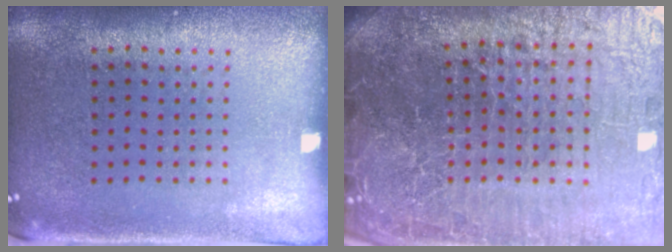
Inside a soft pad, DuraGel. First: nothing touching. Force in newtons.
{"total": 7.6, "press": 6.6, "slide": 3.8}